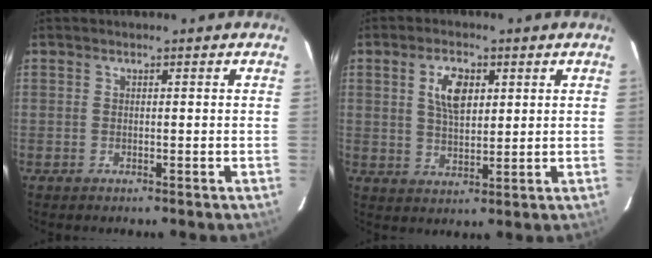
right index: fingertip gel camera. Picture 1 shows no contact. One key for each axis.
{"total": 6.7, "fx": 2.3, "fy": 3.5, "fz": 5.2, "tx": -0.096, "ty": 0.006, "tz": 0.045}